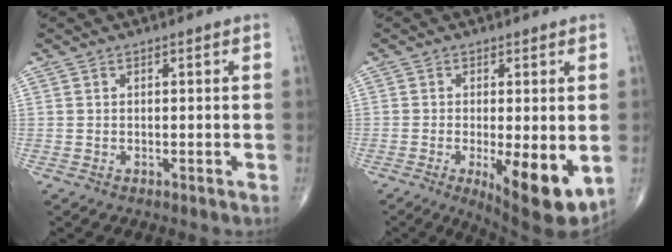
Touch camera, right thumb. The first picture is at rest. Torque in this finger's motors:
{"motor_torque": [1.79, 1.99, 1.25, -0.38, 0.41]}